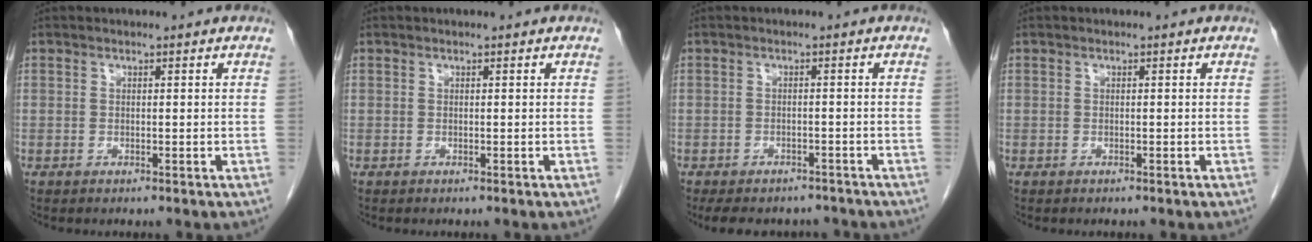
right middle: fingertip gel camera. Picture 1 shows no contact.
{"total": 0.0}
{"total": 10.2, "force": [-8.8, 4.1, 3.1], "torque": [-0.055, 0.003, -0.108]}
{"total": 0.0}